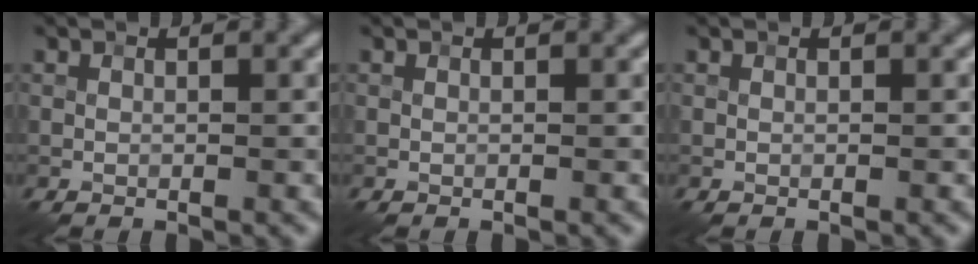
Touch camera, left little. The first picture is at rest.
{"total": 0.0}
{"total": 0.0}